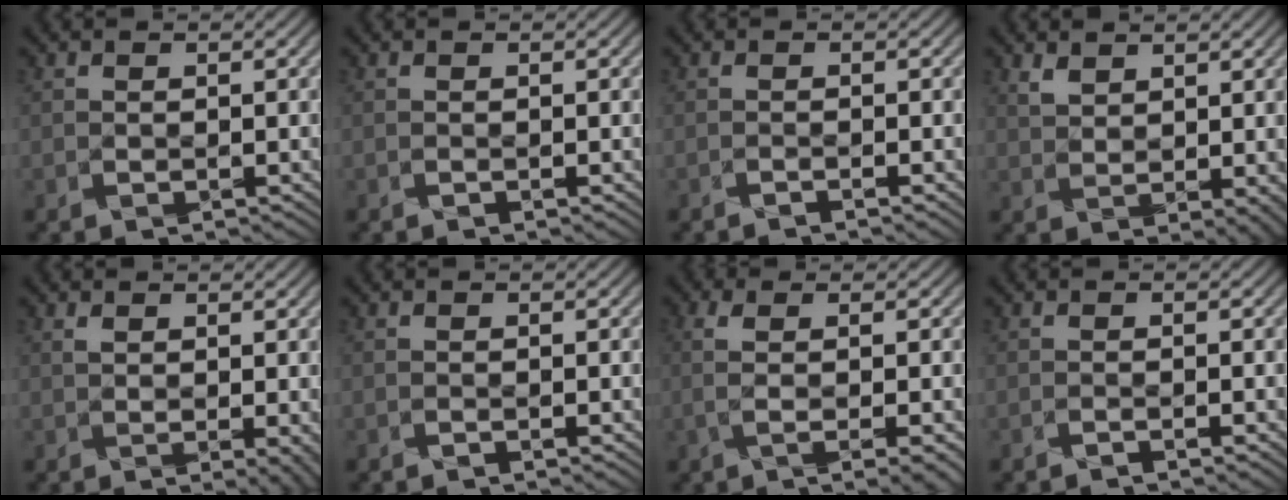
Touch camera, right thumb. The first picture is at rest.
{"total": 0.0}
{"total": 1.1, "force": [-0.9, -0.4, 0.3], "torque": [-0.003, 0.001, -0.017]}
{"total": 3.0, "force": [1.8, 1.4, 2.0], "torque": [-0.046, -0.001, 0.037]}
{"total": 2.7, "force": [0.5, 1.1, 2.4], "torque": [-0.037, 0.004, 0.013]}
{"total": 0.0}
{"total": 4.1, "force": [-0.4, -0.1, 4.1], "torque": [-0.078, 0.006, -0.006]}
{"total": 0.7, "force": [-0.6, -0.2, 0.4], "torque": [-0.002, 0.001, -0.011]}